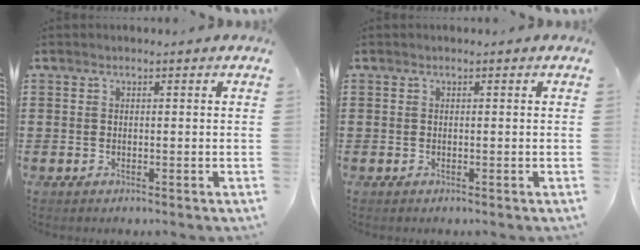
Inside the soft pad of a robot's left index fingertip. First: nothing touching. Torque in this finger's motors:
{"motor_torque": [0.00, 0.00, 0.00, 0.00]}